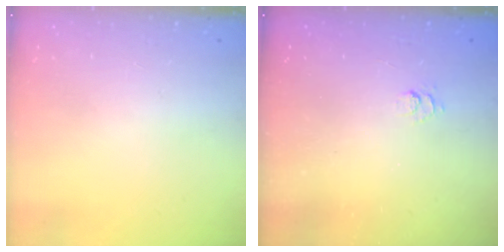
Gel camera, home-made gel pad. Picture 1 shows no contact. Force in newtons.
{"total": 2.5, "press": 2.0, "slide": 1.4}